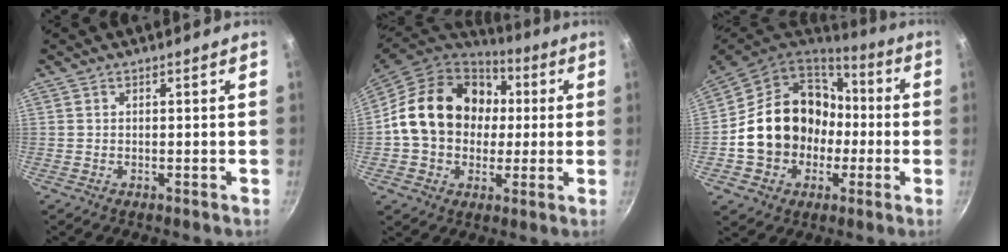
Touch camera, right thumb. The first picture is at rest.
{"total": 20.2, "force": [2.3, 16.2, 11.8], "torque": [-0.173, 0.030, 0.032]}
{"total": 20.2, "force": [-1.1, 16.9, 11.0], "torque": [-0.167, 0.050, -0.006]}